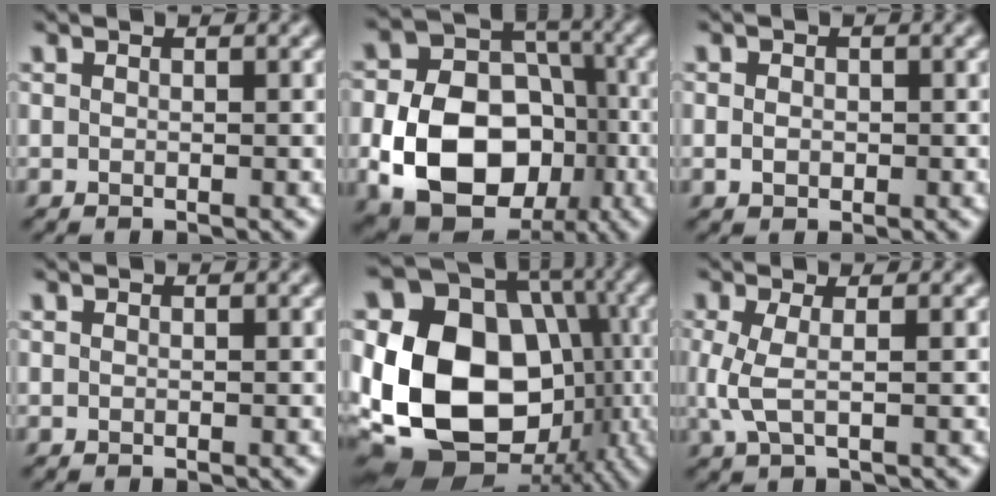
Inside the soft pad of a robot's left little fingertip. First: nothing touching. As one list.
[{"total": 12.4, "force": [-3.6, 9.0, 7.7], "torque": [-0.139, -0.017, -0.066]}, {"total": 1.3, "force": [-0.1, 1.2, 0.6], "torque": [-0.006, 0.003, -0.009]}, {"total": 0.0}, {"total": 18.7, "force": [-2.7, 14.7, 11.2], "torque": [-0.216, -0.008, -0.036]}, {"total": 2.5, "force": [-0.1, 0.6, 2.4], "torque": [-0.065, 0.000, -0.004]}]